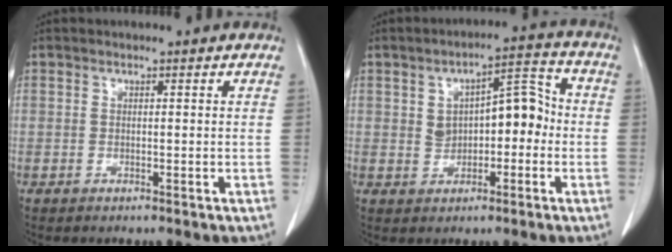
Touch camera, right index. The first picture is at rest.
{"total": 8.1, "force": [0.0, 4.2, 6.9], "torque": [-0.098, 0.039, 0.005]}